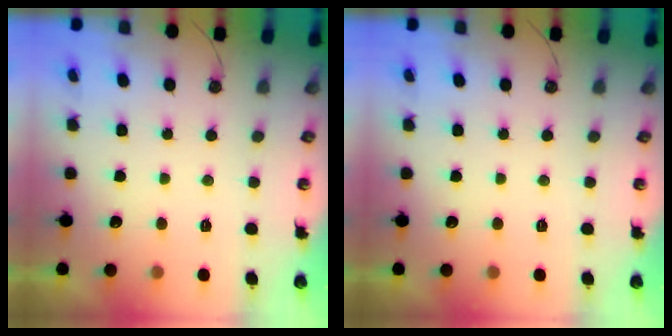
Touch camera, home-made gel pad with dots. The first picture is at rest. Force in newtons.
{"total": 0.0}